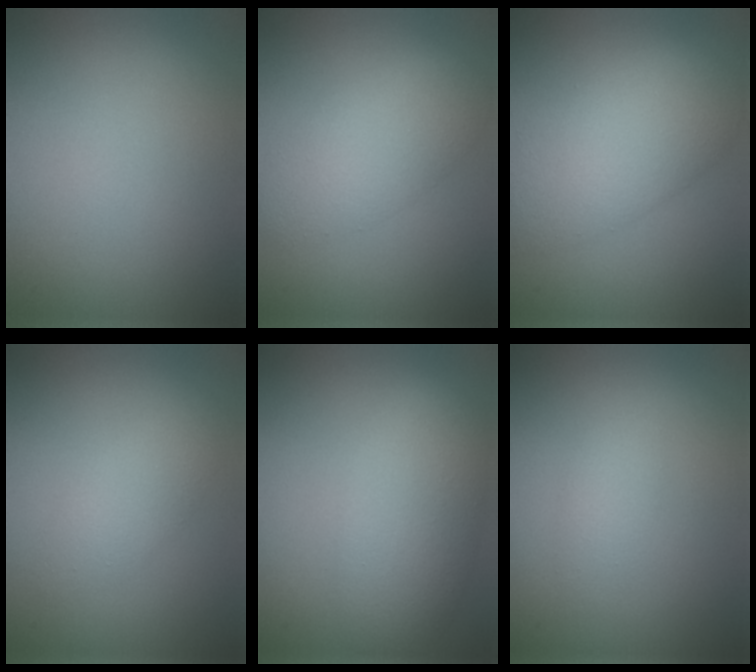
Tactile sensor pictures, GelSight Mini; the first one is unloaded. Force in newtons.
{"total": 4.5, "press": 4.5, "slide": 0.1}
{"total": 7.6, "press": 7.6, "slide": 0.2}
{"total": 2.2, "press": 2.2, "slide": 0.0}
{"total": 6.4, "press": 6.4, "slide": 0.3}
{"total": 1.6, "press": 1.6, "slide": 0.0}